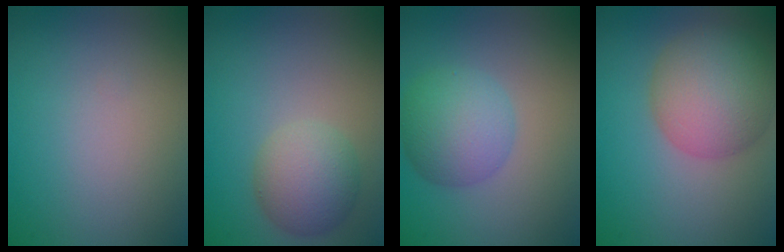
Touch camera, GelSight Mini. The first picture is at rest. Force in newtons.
{"total": 4.3, "press": 4.3, "slide": 0.1}
{"total": 5.3, "press": 5.3, "slide": 0.1}
{"total": 7.9, "press": 7.9, "slide": 0.4}